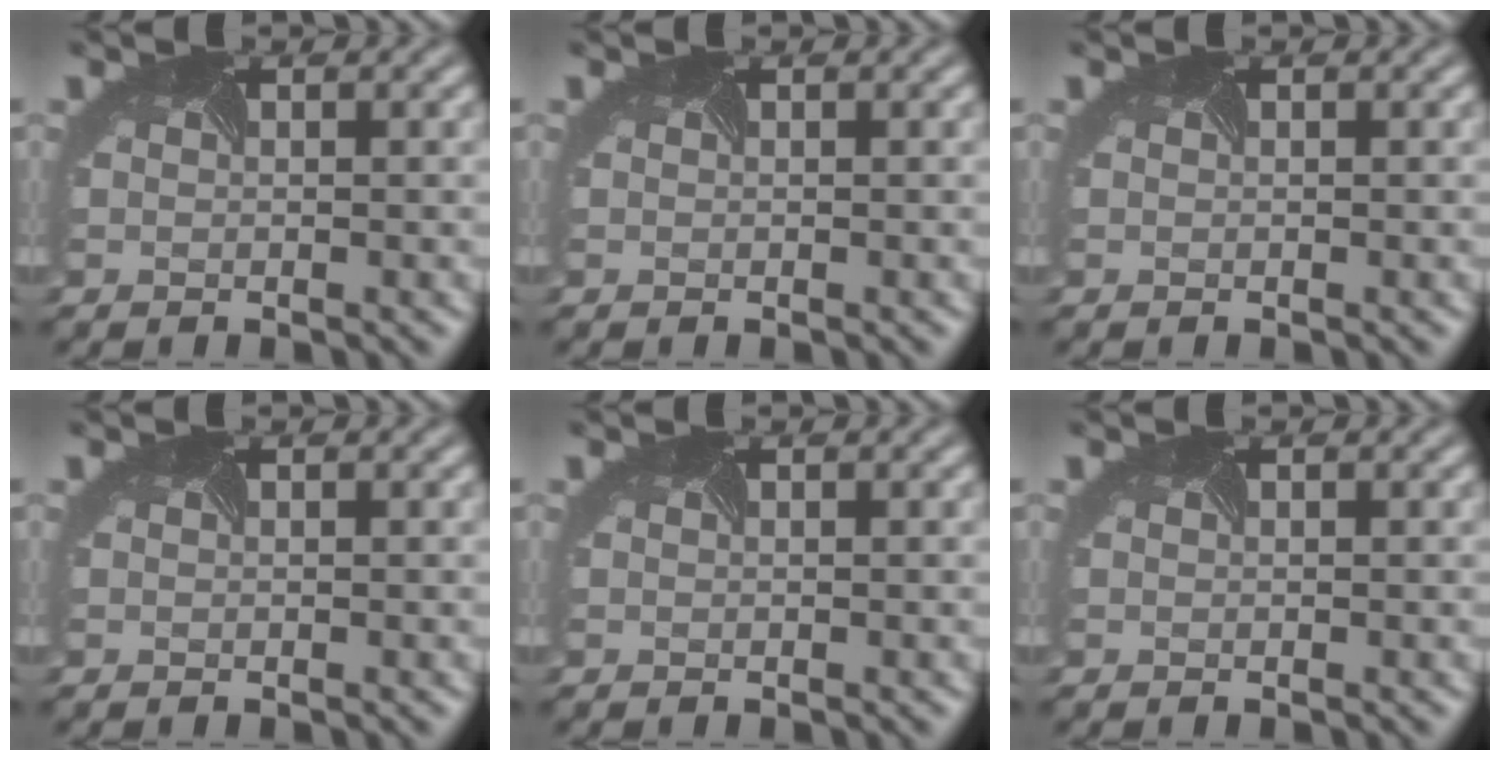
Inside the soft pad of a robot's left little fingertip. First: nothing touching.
{"total": 0.0}
{"total": 0.0}
{"total": 0.0}
{"total": 0.0}
{"total": 0.0}